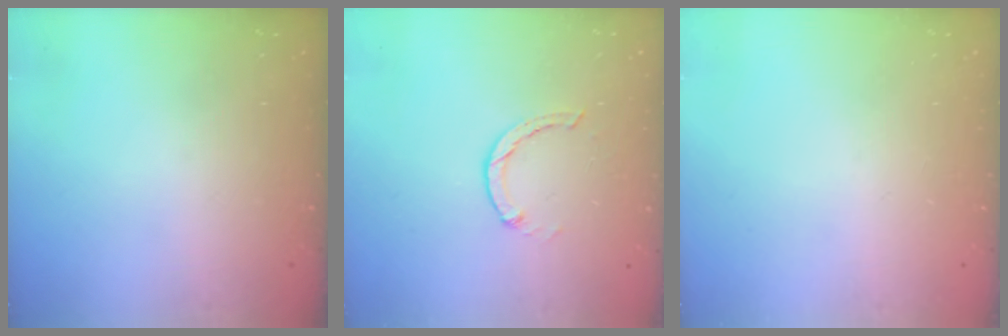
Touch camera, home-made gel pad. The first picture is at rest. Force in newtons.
{"total": 0.0}
{"total": 0.0}